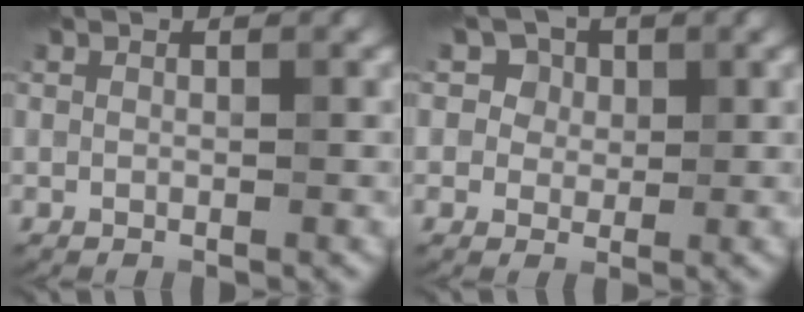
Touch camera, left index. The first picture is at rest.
{"total": 2.8, "force": [1.5, 2.4, 0.4], "torque": [0.001, 0.006, 0.013]}